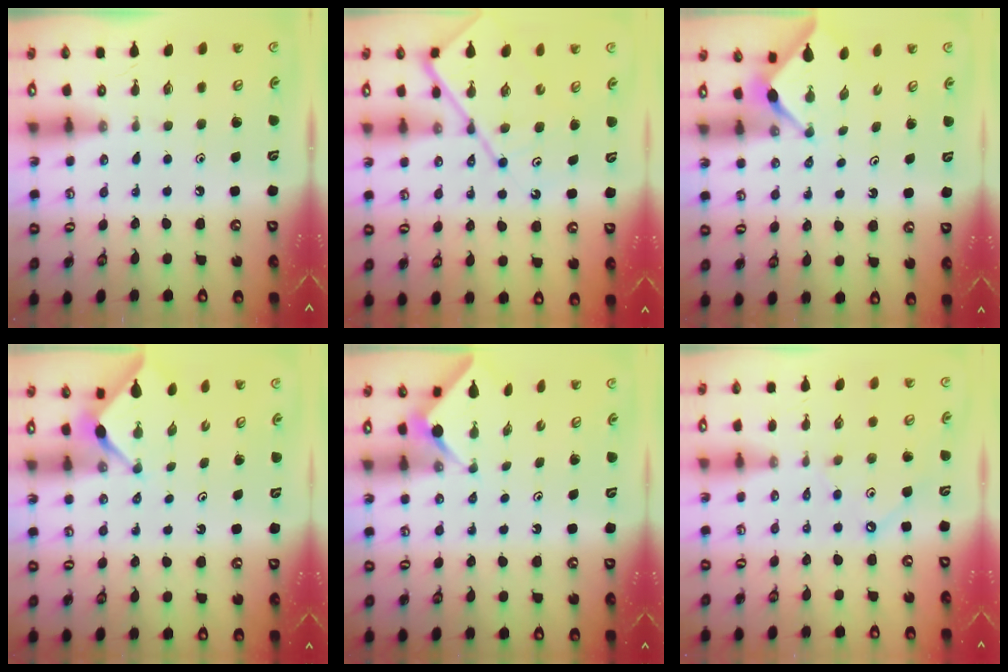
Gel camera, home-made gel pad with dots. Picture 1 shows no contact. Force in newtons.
{"total": 10.4, "press": 10.3, "slide": 1.0}
{"total": 2.9, "press": 2.9, "slide": 0.3}
{"total": 2.9, "press": 2.9, "slide": 0.3}
{"total": 3.7, "press": 3.6, "slide": 0.5}
{"total": 2.8, "press": 2.8, "slide": 0.5}